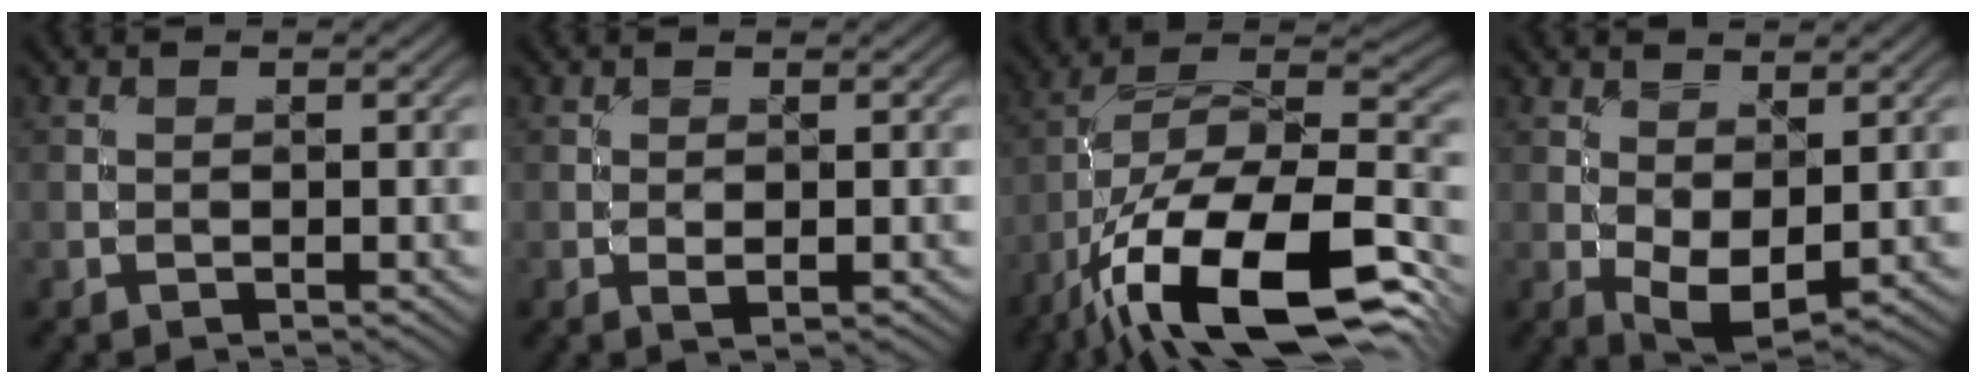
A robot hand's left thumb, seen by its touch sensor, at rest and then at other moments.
{"total": 1.5, "force": [-0.2, 0.6, 1.3], "torque": [-0.023, -0.002, -0.004]}
{"total": 19.2, "force": [-9.8, 7.6, 14.6], "torque": [-0.264, -0.013, -0.175]}
{"total": 4.5, "force": [0.3, 2.4, 3.7], "torque": [-0.079, -0.004, 0.008]}